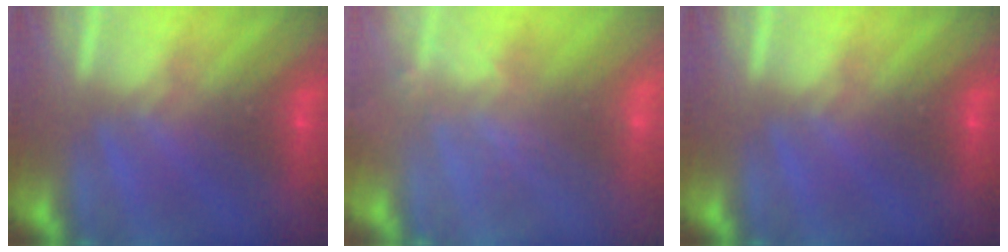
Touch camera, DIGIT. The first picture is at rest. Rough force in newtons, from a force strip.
{"total": 2.2}
{"total": 0.0}